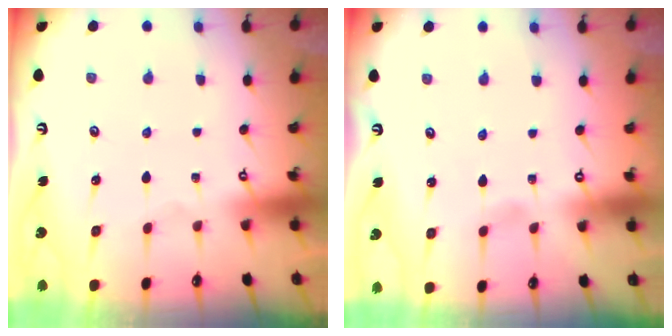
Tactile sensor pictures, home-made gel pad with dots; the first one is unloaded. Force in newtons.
{"total": 1.6, "press": 1.6, "slide": 0.2}